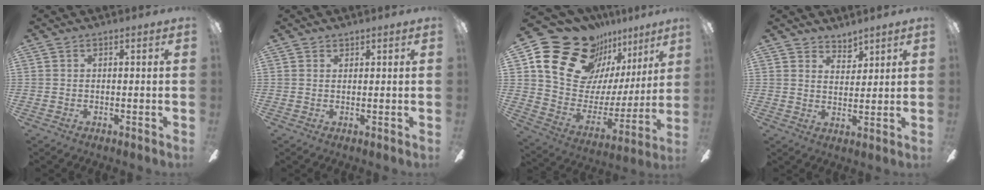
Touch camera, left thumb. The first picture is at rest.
{"total": 1.1, "force": [0.9, 0.5, -0.1], "torque": [0.001, 0.000, 0.018]}
{"total": 22.3, "force": [15.5, 13.7, 8.4], "torque": [-0.143, -0.107, 0.302]}
{"total": 4.1, "force": [3.8, 1.6, -0.1], "torque": [-0.002, -0.020, 0.071]}